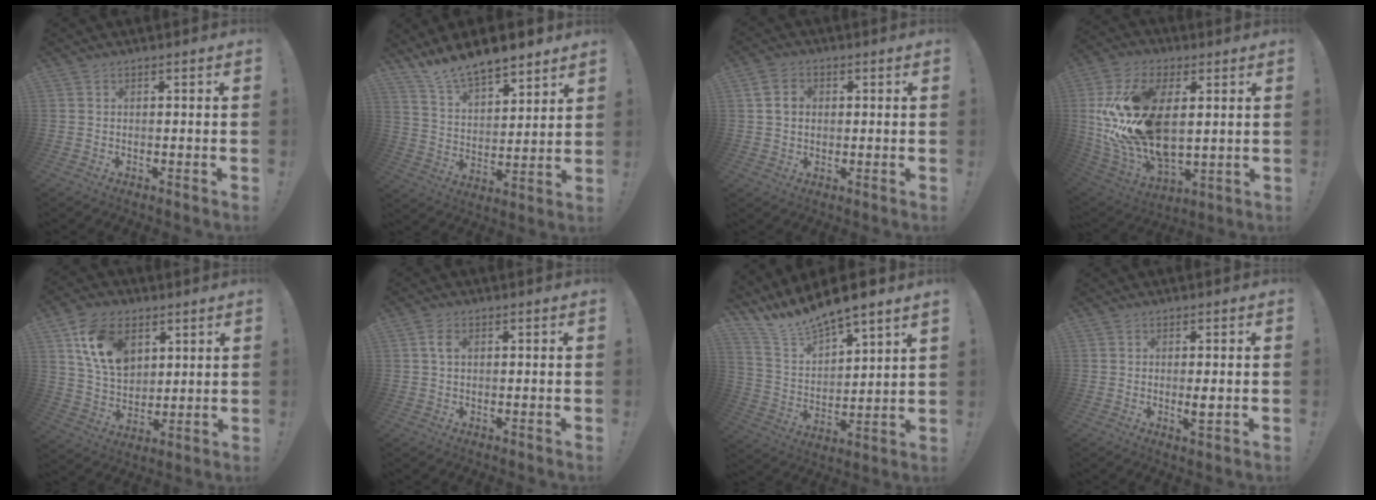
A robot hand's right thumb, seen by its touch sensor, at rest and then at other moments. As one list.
[{"total": 11.5, "force": [10.7, 2.8, 3.1], "torque": [-0.078, -0.086, 0.198]}, {"total": 6.3, "force": [1.4, 5.0, 3.6], "torque": [-0.059, 0.011, 0.028]}, {"total": 25.3, "force": [3.9, 15.7, 19.5], "torque": [-0.380, -0.015, 0.080]}, {"total": 15.6, "force": [6.9, 10.8, 8.9], "torque": [-0.149, -0.020, 0.136]}, {"total": 3.3, "force": [0.9, 2.0, 2.4], "torque": [-0.042, 0.005, 0.016]}, {"total": 10.0, "force": [9.8, 0.5, 1.8], "torque": [-0.063, -0.094, 0.173]}, {"total": 2.7, "force": [0.3, 0.4, 2.6], "torque": [-0.028, -0.009, 0.002]}]